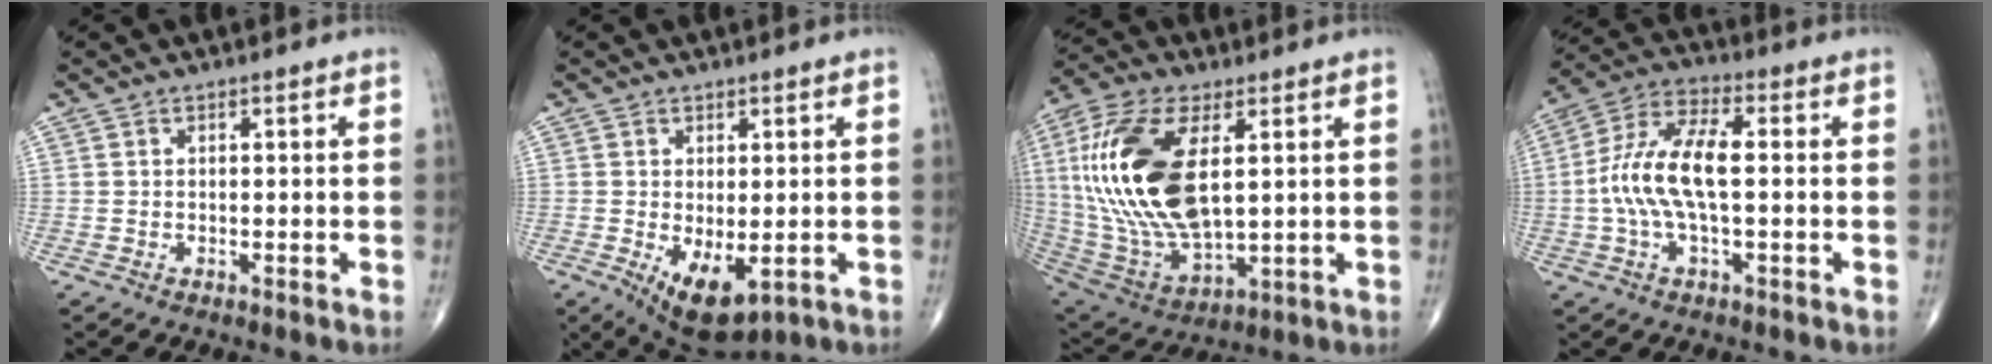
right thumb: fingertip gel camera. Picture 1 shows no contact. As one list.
[{"total": 8.2, "force": [-2.0, 4.0, 6.9], "torque": [-0.104, -0.016, -0.014]}, {"total": 24.0, "force": [4.2, 11.7, 20.6], "torque": [-0.434, -0.021, 0.082]}, {"total": 12.5, "force": [-0.5, 4.9, 11.6], "torque": [-0.250, 0.031, -0.014]}]